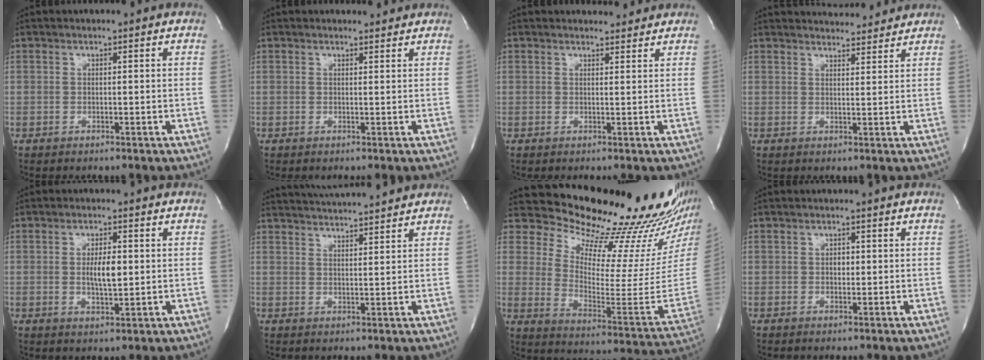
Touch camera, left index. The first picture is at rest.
{"total": 1.4, "force": [1.4, 0.3, -0.2], "torque": [-0.003, -0.003, 0.011]}
{"total": 2.5, "force": [2.5, 0.6, 0.0], "torque": [-0.002, 0.000, 0.025]}
{"total": 6.8, "force": [6.7, 1.2, 1.0], "torque": [-0.010, 0.006, 0.078]}
{"total": 4.0, "force": [-0.1, 1.1, 3.8], "torque": [-0.067, -0.006, -0.001]}
{"total": 10.9, "force": [10.3, 0.3, 3.7], "torque": [-0.068, 0.020, 0.146]}
{"total": 25.5, "force": [22.5, 4.4, 11.3], "torque": [-0.170, -0.097, 0.287]}
{"total": 0.8, "force": [-0.2, 0.6, 0.4], "torque": [-0.004, -0.001, -0.007]}